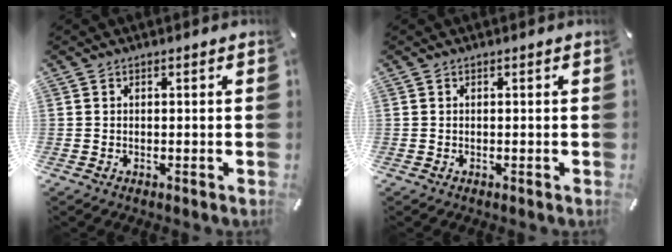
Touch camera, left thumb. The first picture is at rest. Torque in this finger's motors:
{"motor_torque": [-0.11, -0.16, 0.02, 0.03, 0.00]}